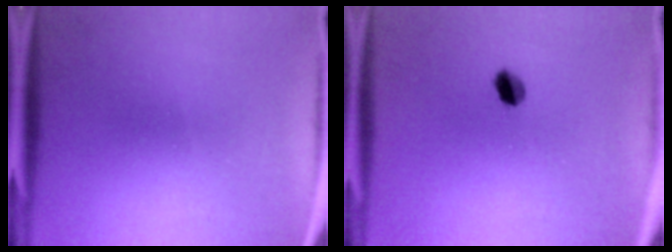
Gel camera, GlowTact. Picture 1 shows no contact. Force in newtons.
{"total": 3.5}